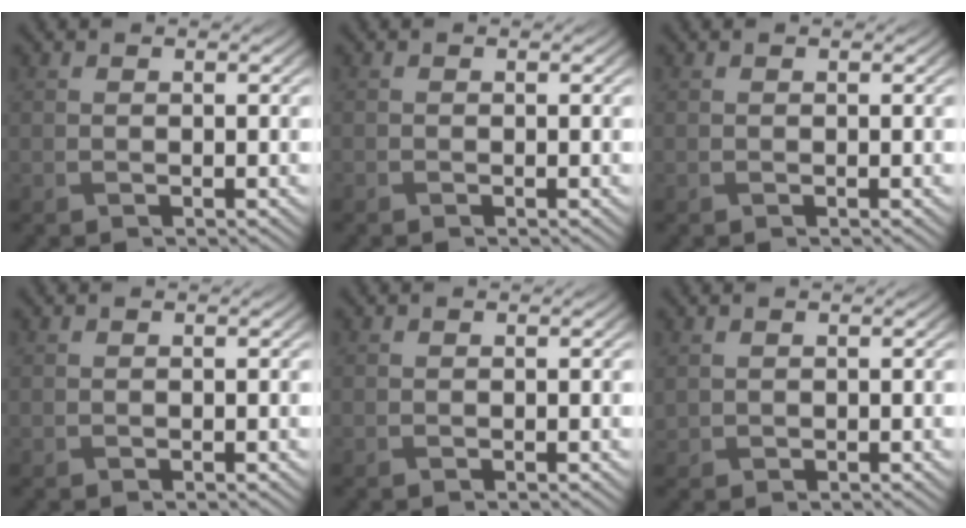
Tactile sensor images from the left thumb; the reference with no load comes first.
{"total": 0.0}
{"total": 0.0}
{"total": 0.0}
{"total": 0.0}
{"total": 0.8, "force": [0.6, 0.5, 0.2], "torque": [-0.009, -0.001, 0.015]}